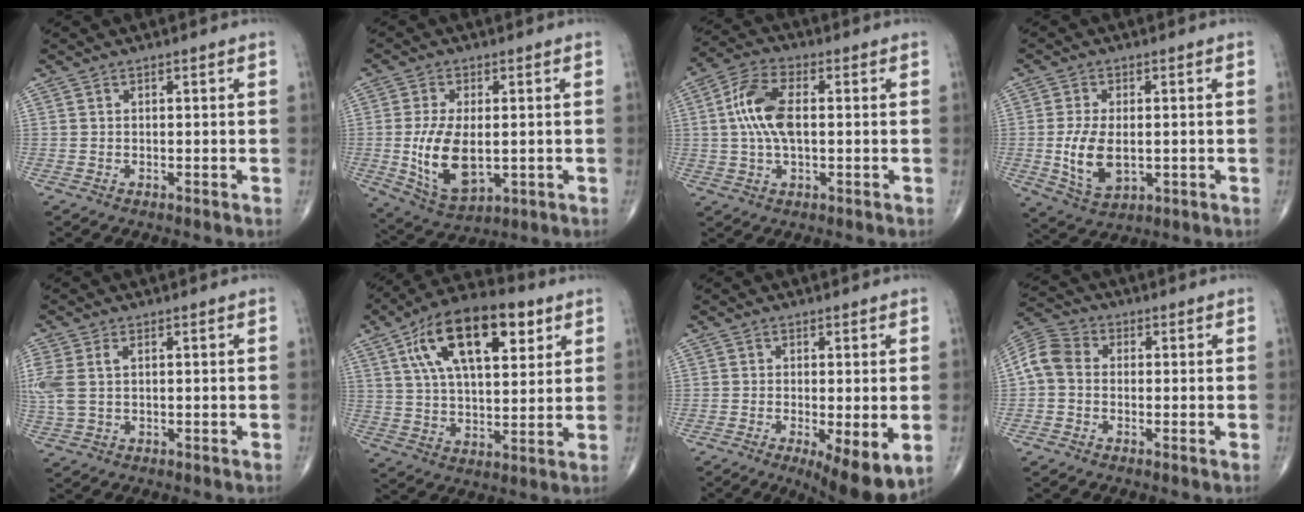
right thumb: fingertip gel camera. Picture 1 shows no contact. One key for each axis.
{"total": 12.1, "fx": -1.0, "fy": 6.4, "fz": 10.2, "tx": -0.192, "ty": -0.016, "tz": -0.004}
{"total": 9.9, "fx": 0.8, "fy": 4.7, "fz": 8.6, "tx": -0.184, "ty": 0.016, "tz": 0.012}
{"total": 9.1, "fx": -0.8, "fy": 5.1, "fz": 7.5, "tx": -0.141, "ty": -0.011, "tz": -0.006}
{"total": 6.5, "fx": 1.1, "fy": 3.8, "fz": 5.1, "tx": -0.156, "ty": 0.017, "tz": 0.029}
{"total": 19.9, "fx": 8.3, "fy": 9.2, "fz": 15.6, "tx": -0.244, "ty": -0.010, "tz": 0.139}
{"total": 9.4, "fx": -2.7, "fy": 2.9, "fz": 8.5, "tx": -0.129, "ty": -0.023, "tz": -0.039}
{"total": 6.7, "fx": -0.3, "fy": 5.3, "fz": 4.2, "tx": -0.078, "ty": 0.019, "tz": -0.021}